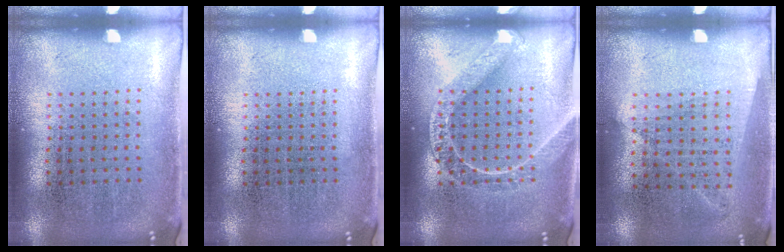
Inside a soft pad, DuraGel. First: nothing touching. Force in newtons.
{"total": 0.0}
{"total": 2.5, "press": 2.5, "slide": 0.4}
{"total": 1.1, "press": 1.0, "slide": 0.5}